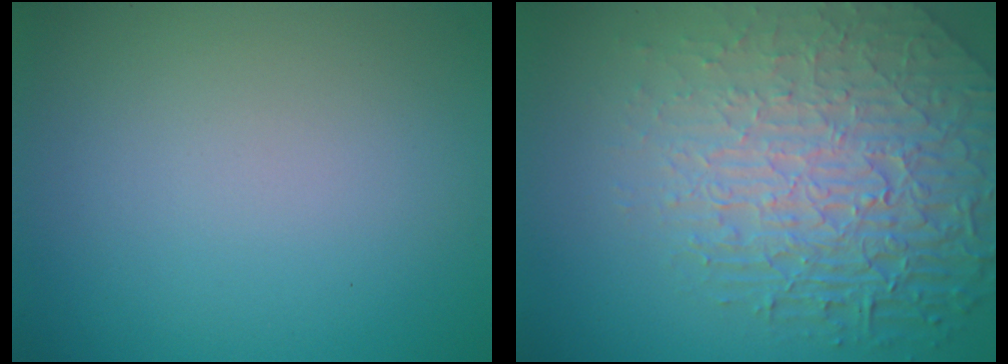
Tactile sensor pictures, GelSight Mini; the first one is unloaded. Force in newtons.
{"total": 8.7, "press": 6.0, "slide": 6.3}